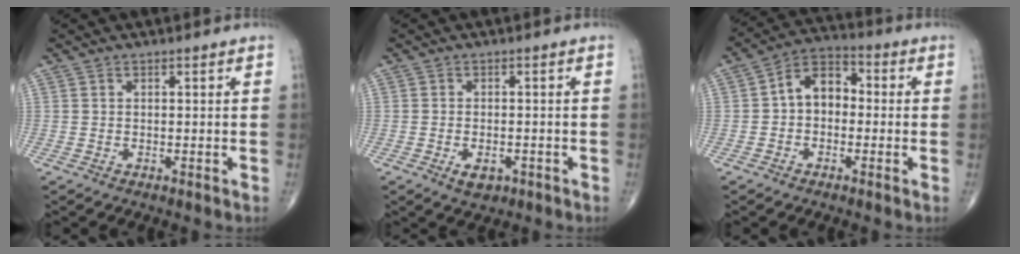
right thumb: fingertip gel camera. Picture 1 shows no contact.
{"total": 3.3, "force": [-1.5, 1.9, 2.2], "torque": [-0.030, 0.002, -0.020]}
{"total": 8.1, "force": [-0.2, 5.8, 5.7], "torque": [-0.067, 0.031, -0.020]}